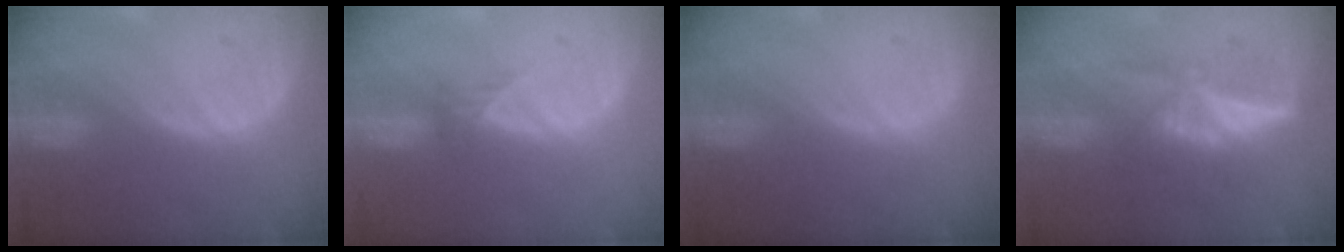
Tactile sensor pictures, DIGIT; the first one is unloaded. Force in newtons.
{"total": 1.3, "press": 1.0, "slide": 0.8}
{"total": 0.0}
{"total": 6.5, "press": 5.5, "slide": 3.6}